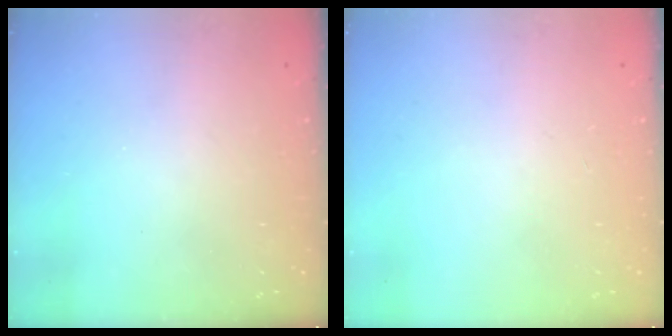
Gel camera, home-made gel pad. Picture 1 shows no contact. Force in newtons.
{"total": 0.0}